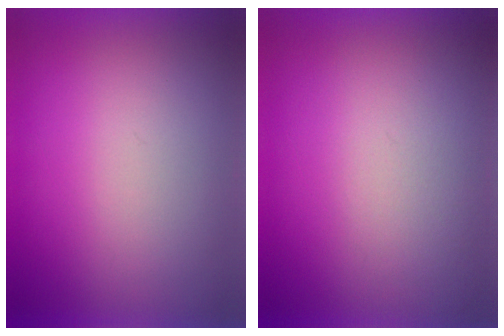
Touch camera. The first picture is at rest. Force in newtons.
{"total": 2.2}